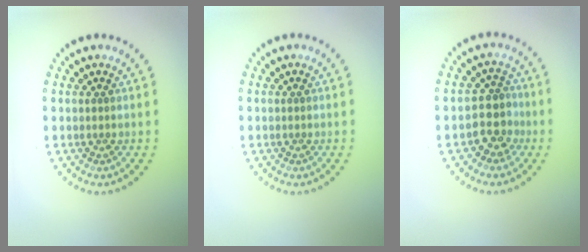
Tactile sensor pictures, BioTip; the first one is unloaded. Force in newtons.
{"total": 0.0}
{"total": 2.8, "press": 2.5, "slide": 1.3}